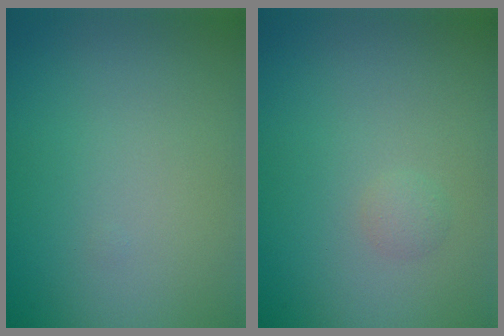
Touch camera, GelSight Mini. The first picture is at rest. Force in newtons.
{"total": 0.7, "press": 0.7, "slide": 0.0}